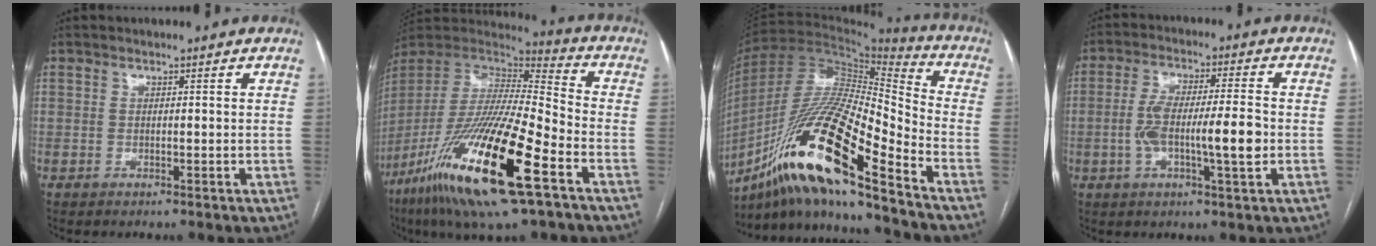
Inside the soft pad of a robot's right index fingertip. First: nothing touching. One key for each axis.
{"total": 25.9, "fx": -12.7, "fy": 3.0, "fz": 22.4, "tx": -0.452, "ty": -0.066, "tz": -0.240}
{"total": 21.9, "fx": -13.5, "fy": 1.7, "fz": 17.1, "tx": -0.340, "ty": -0.024, "tz": -0.249}
{"total": 10.3, "fx": -1.7, "fy": 1.4, "fz": 10.0, "tx": -0.183, "ty": 0.009, "tz": -0.033}